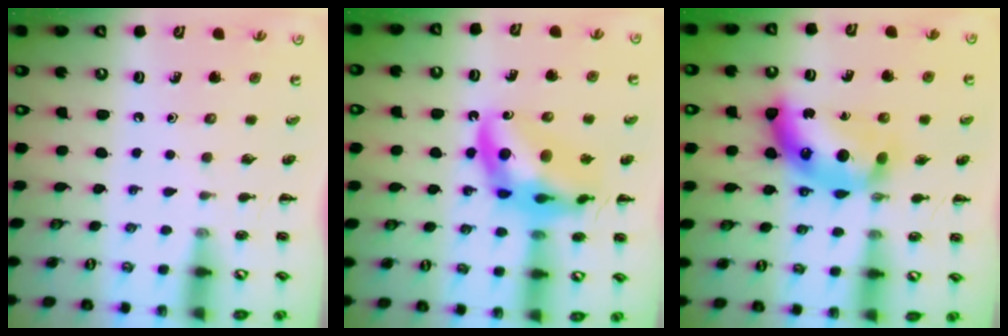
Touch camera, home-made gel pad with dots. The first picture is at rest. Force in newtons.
{"total": 17.0, "press": 16.5, "slide": 4.3}
{"total": 15.9, "press": 15.9, "slide": 0.5}